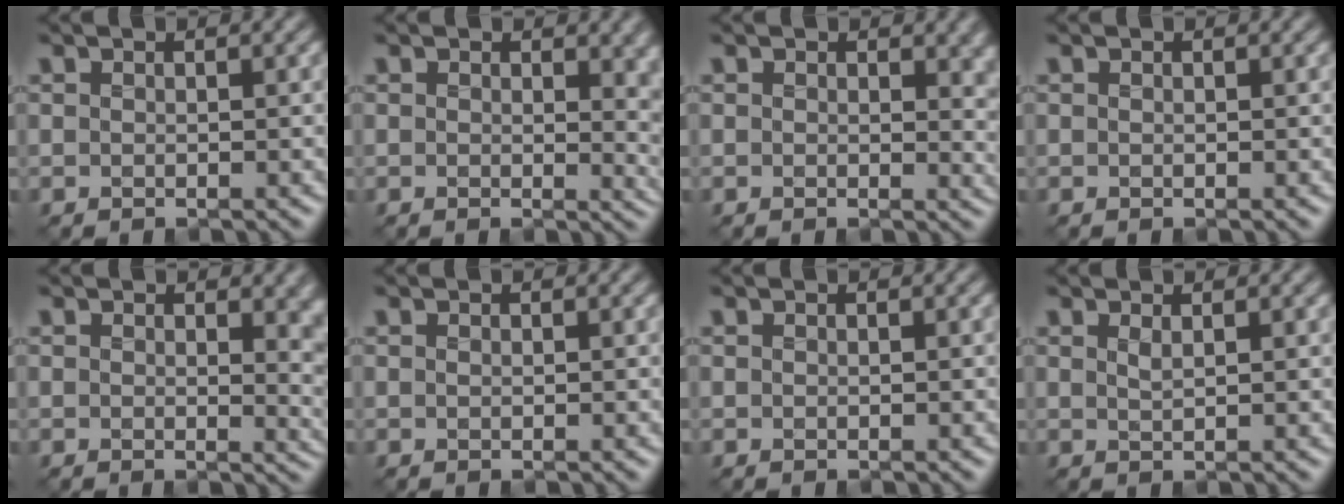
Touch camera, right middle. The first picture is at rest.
{"total": 4.8, "force": [1.7, 3.0, 3.3], "torque": [-0.040, -0.012, 0.031]}
{"total": 3.6, "force": [1.5, 2.4, 2.2], "torque": [-0.033, -0.008, 0.025]}
{"total": 0.0}
{"total": 4.6, "force": [1.7, 2.7, 3.3], "torque": [-0.039, -0.012, 0.033]}
{"total": 0.0}
{"total": 0.0}
{"total": 0.6, "force": [0.2, 0.0, 0.5], "torque": [-0.016, 0.000, 0.005]}